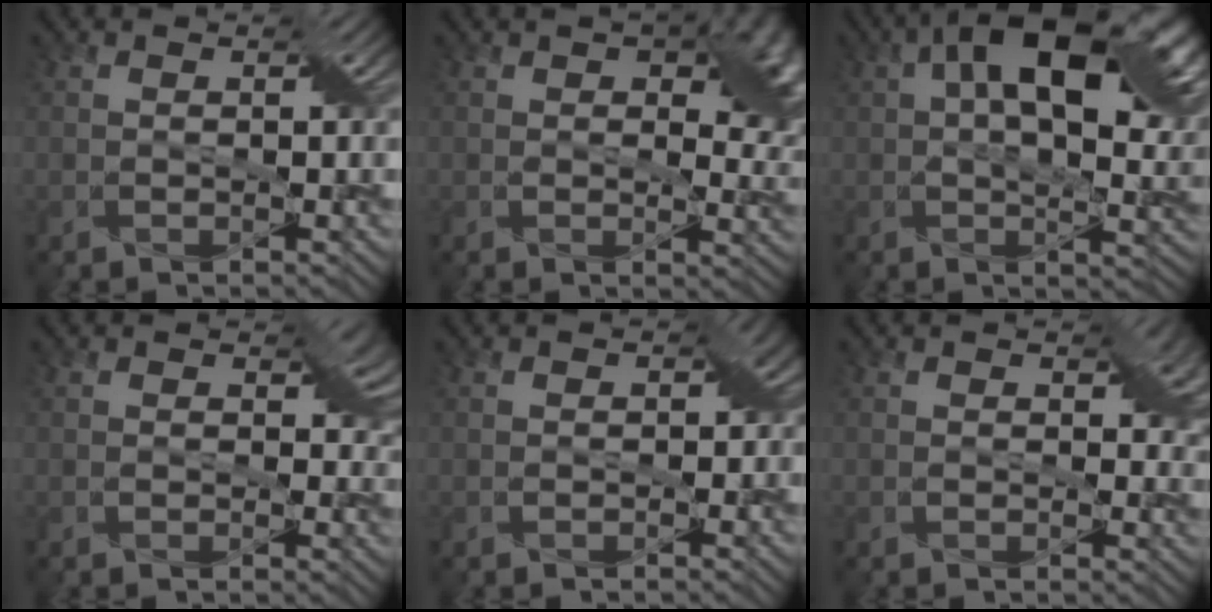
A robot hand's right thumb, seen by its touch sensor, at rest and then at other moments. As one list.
[{"total": 9.5, "force": [2.9, 5.5, 7.1], "torque": [-0.089, -0.009, 0.048]}, {"total": 16.7, "force": [5.1, 8.5, 13.5], "torque": [-0.212, 0.014, 0.075]}, {"total": 2.7, "force": [1.3, 1.7, 1.6], "torque": [-0.020, -0.007, 0.018]}, {"total": 1.8, "force": [-0.2, 1.6, 0.9], "torque": [-0.009, -0.004, -0.004]}, {"total": 3.2, "force": [1.4, 1.9, 2.2], "torque": [-0.027, -0.007, 0.022]}]